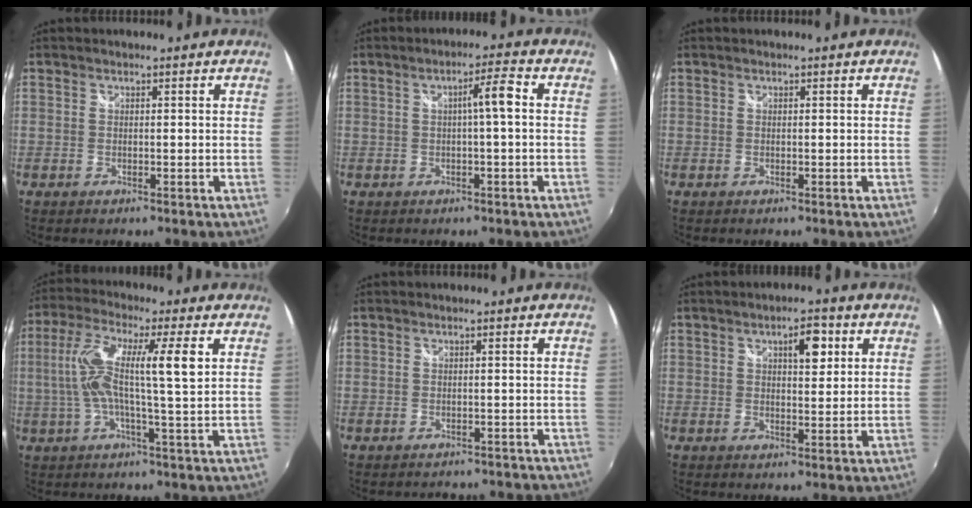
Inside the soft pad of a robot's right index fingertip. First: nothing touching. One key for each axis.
{"total": 4.2, "fx": 0.1, "fy": -0.1, "fz": 4.2, "tx": -0.072, "ty": 0.010, "tz": 0.005}
{"total": 0.0}
{"total": 11.9, "fx": 1.1, "fy": 0.5, "fz": 11.9, "tx": -0.216, "ty": 0.007, "tz": 0.014}
{"total": 6.6, "fx": -6.0, "fy": 2.2, "fz": 1.8, "tx": -0.032, "ty": -0.004, "tz": -0.066}
{"total": 5.1, "fx": 2.0, "fy": 2.1, "fz": 4.2, "tx": -0.057, "ty": 0.011, "tz": 0.030}